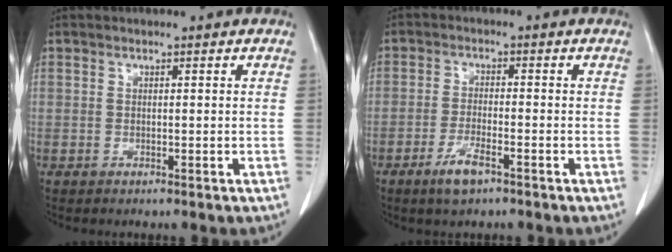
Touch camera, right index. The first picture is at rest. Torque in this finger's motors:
{"motor_torque": [0.50, -0.12, 0.23, 0.05]}